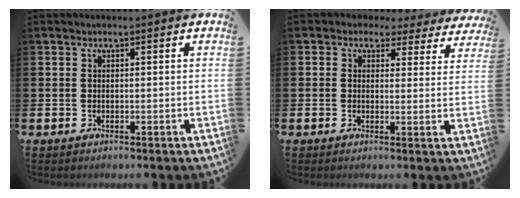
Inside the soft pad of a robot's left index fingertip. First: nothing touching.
{"total": 2.3, "force": [1.4, 1.9, 0.4], "torque": [-0.013, -0.011, 0.016]}